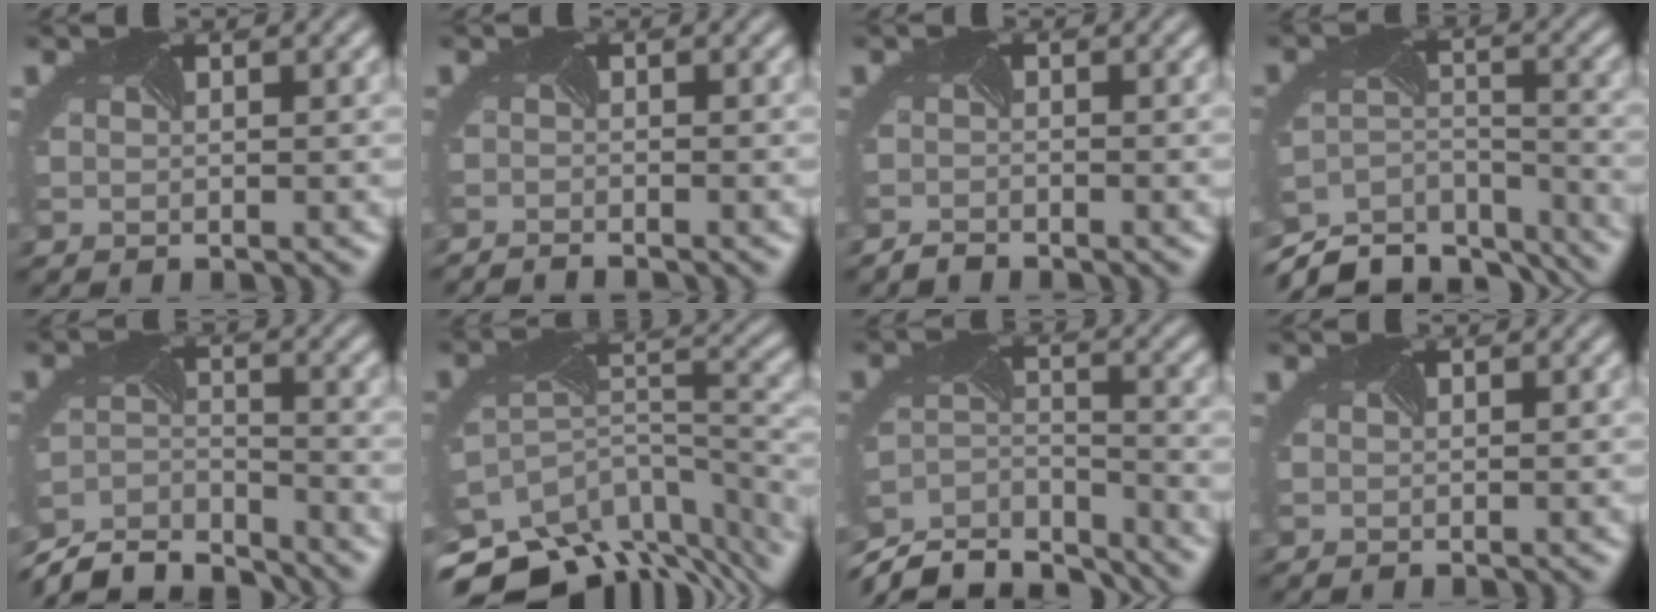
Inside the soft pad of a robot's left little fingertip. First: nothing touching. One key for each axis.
{"total": 2.4, "fx": -2.4, "fy": -0.4, "fz": -0.2, "tx": -0.003, "ty": -0.011, "tz": -0.038}
{"total": 1.8, "fx": -1.7, "fy": 0.0, "fz": -0.5, "tx": -0.003, "ty": -0.004, "tz": -0.036}
{"total": 9.7, "fx": -9.1, "fy": 2.7, "fz": 1.7, "tx": -0.037, "ty": 0.003, "tz": -0.132}
{"total": 7.3, "fx": -7.2, "fy": 1.0, "fz": 0.9, "tx": -0.029, "ty": -0.009, "tz": -0.135}
{"total": 10.4, "fx": -7.9, "fy": 5.3, "fz": 4.2, "tx": -0.104, "ty": -0.009, "tz": -0.119}
{"total": 8.8, "fx": -8.5, "fy": 1.9, "fz": 1.7, "tx": -0.048, "ty": -0.006, "tz": -0.142}
{"total": 0.0}